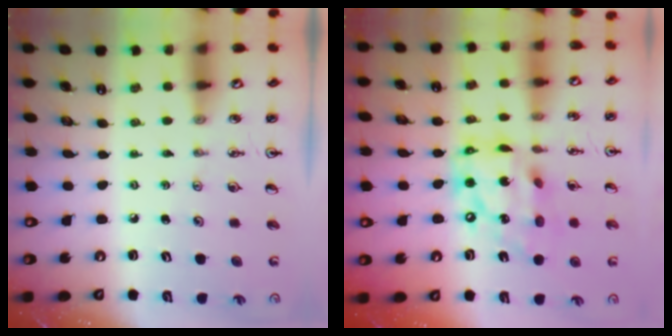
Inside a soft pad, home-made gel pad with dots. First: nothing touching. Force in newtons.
{"total": 16.3, "press": 16.3, "slide": 1.1}